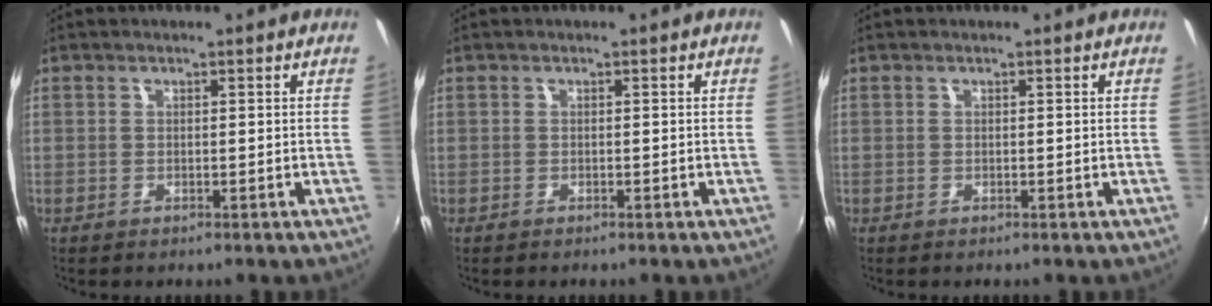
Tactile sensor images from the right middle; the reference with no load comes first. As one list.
[{"total": 0.0}, {"total": 0.0}]